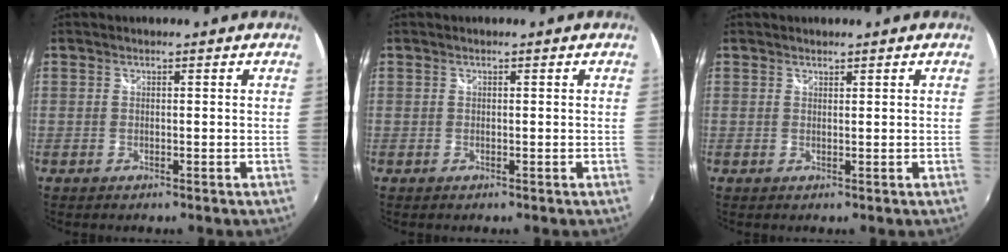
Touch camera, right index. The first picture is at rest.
{"total": 0.0}
{"total": 0.6, "force": [0.5, 0.2, 0.0], "torque": [0.002, 0.001, 0.010]}